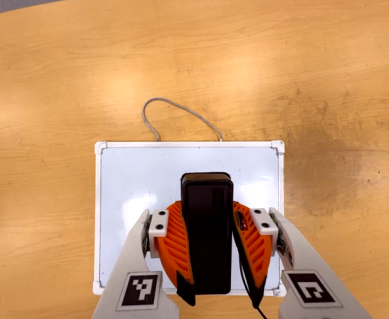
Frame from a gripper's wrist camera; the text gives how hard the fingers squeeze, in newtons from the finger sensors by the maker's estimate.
{"total": 8.9, "left": 7.3, "right": 10.5}